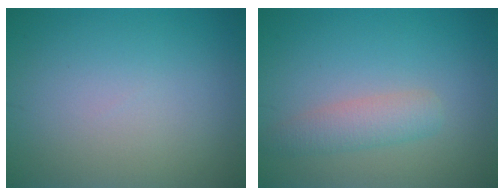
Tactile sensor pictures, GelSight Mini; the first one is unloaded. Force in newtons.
{"total": 2.6, "press": 2.6, "slide": 0.2}